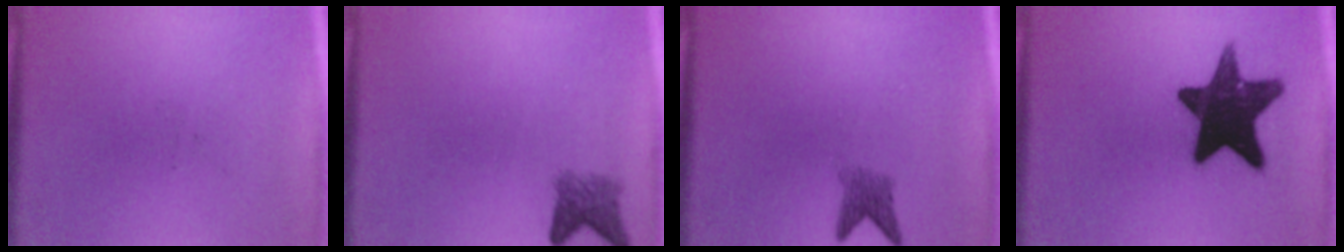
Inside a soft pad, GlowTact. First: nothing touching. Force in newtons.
{"total": 2.8}
{"total": 2.4}
{"total": 15.2}